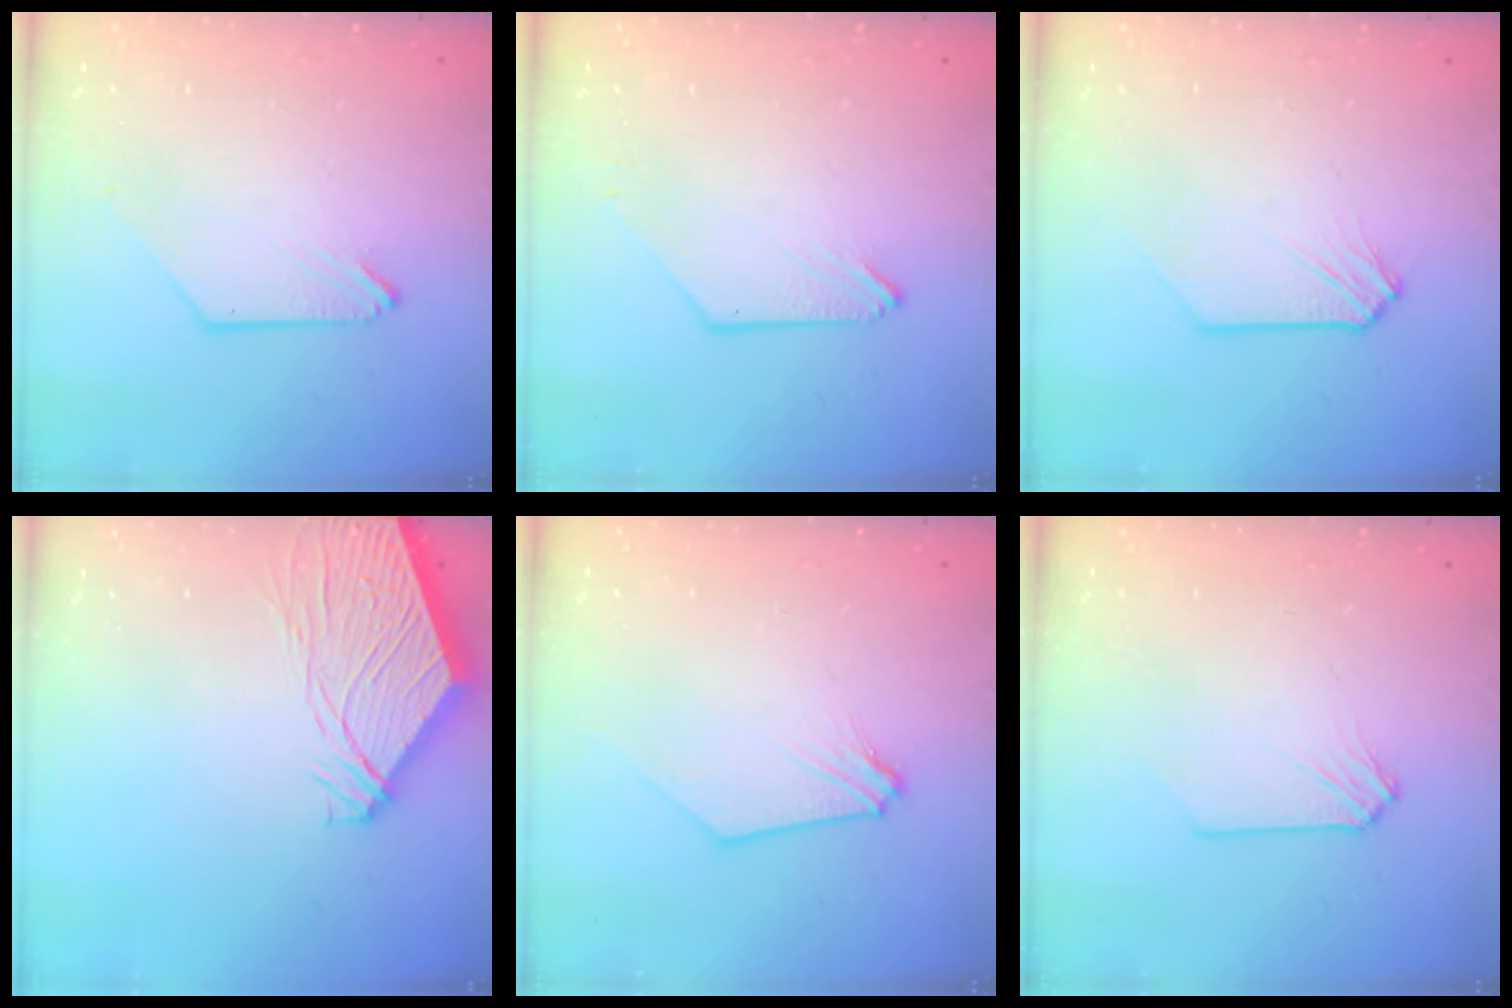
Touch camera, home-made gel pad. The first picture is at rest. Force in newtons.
{"total": 0.0}
{"total": 0.0}
{"total": 13.4, "press": 13.2, "slide": 1.9}
{"total": 0.0}
{"total": 0.0}